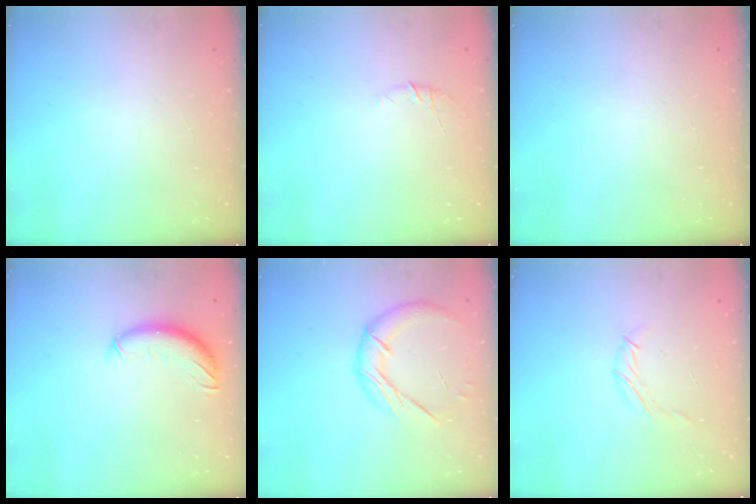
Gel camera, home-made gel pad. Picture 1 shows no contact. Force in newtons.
{"total": 4.8, "press": 4.7, "slide": 1.2}
{"total": 0.0}
{"total": 10.2, "press": 10.0, "slide": 2.1}
{"total": 13.0, "press": 12.9, "slide": 1.2}
{"total": 4.5, "press": 4.4, "slide": 0.9}